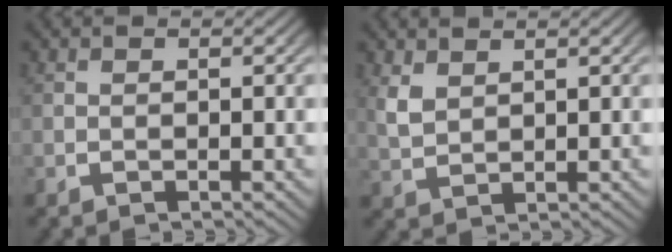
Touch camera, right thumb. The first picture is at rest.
{"total": 2.3, "force": [1.7, 1.0, 1.1], "torque": [-0.026, 0.001, 0.043]}